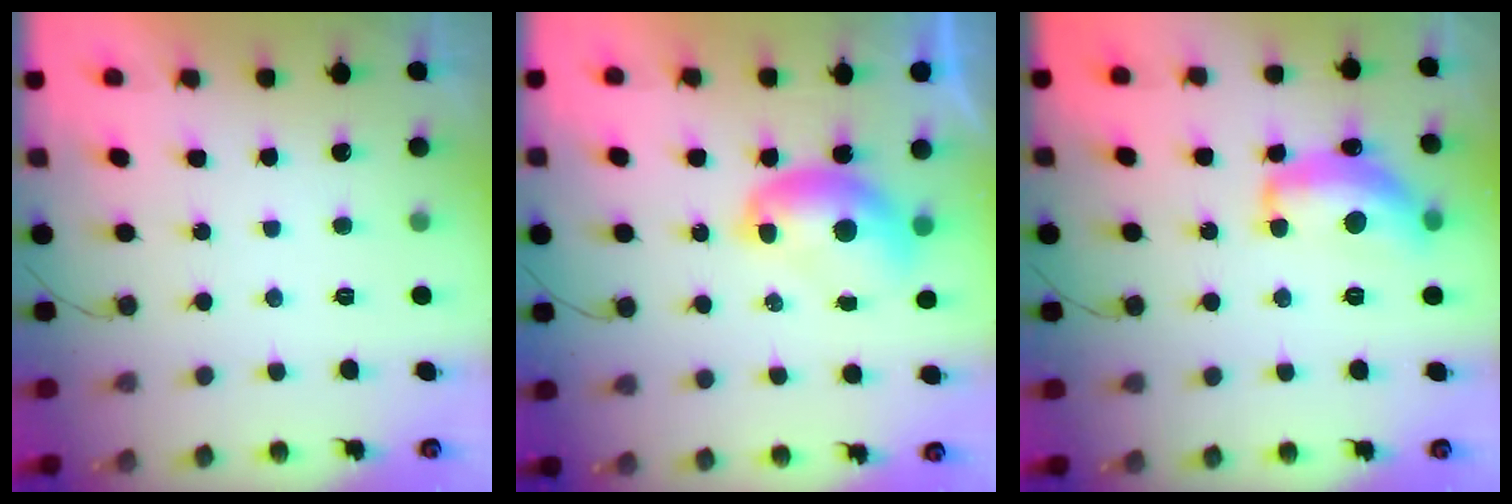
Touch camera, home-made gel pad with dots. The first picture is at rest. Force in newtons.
{"total": 7.7, "press": 7.6, "slide": 1.4}
{"total": 13.9, "press": 13.8, "slide": 0.7}